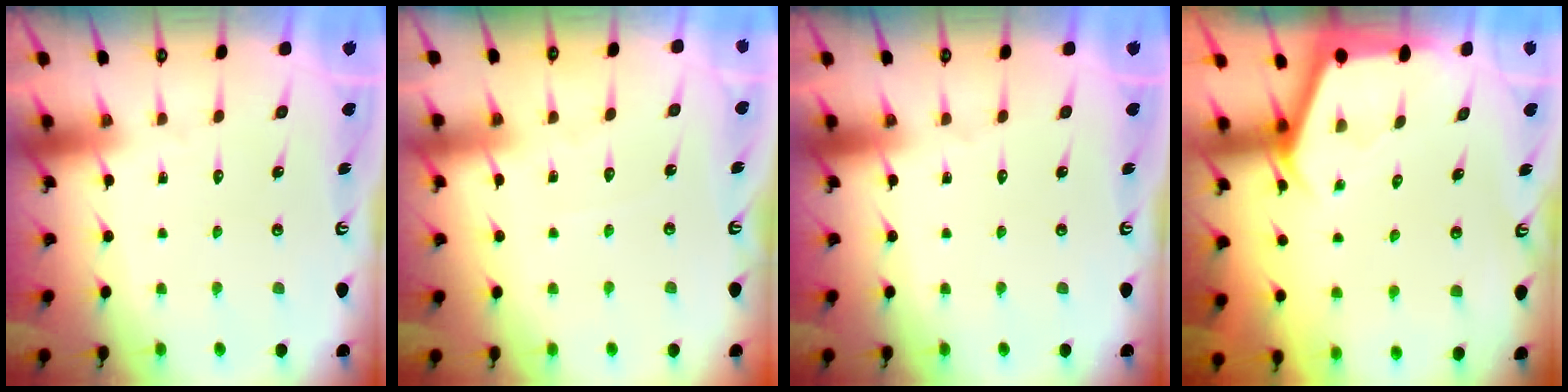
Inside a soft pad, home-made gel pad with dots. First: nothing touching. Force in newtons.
{"total": 2.7, "press": 2.7, "slide": 0.2}
{"total": 0.0}
{"total": 2.9, "press": 2.9, "slide": 0.3}